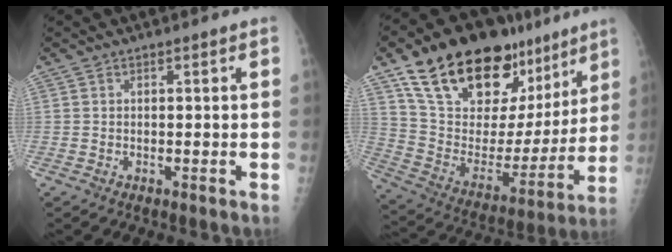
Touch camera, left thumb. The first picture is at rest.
{"total": 29.2, "force": [18.5, 15.1, 16.7], "torque": [-0.226, -0.035, 0.310]}